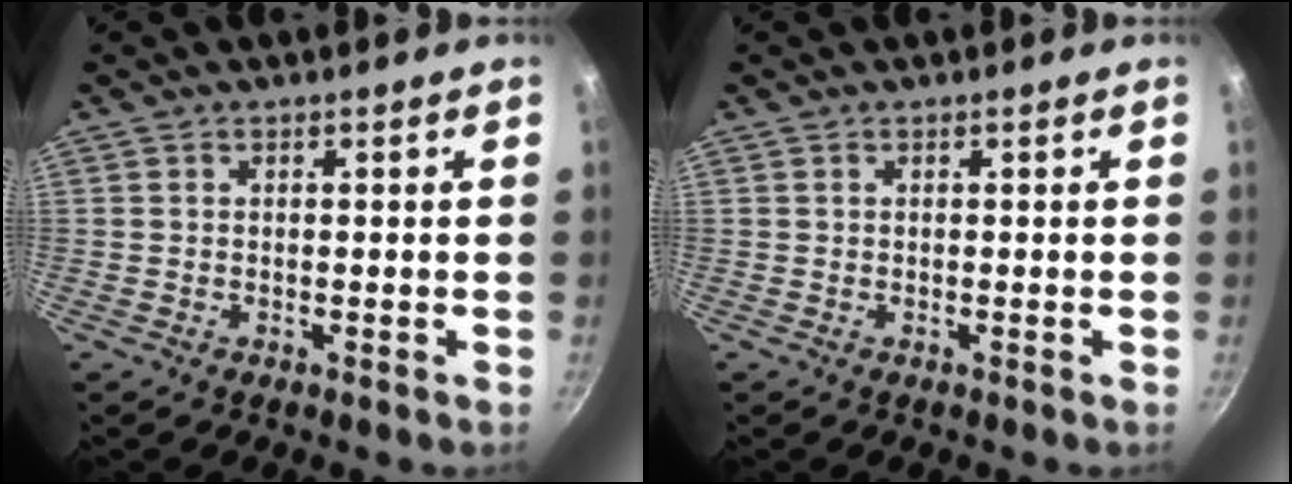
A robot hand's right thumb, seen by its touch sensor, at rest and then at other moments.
{"total": 0.0}